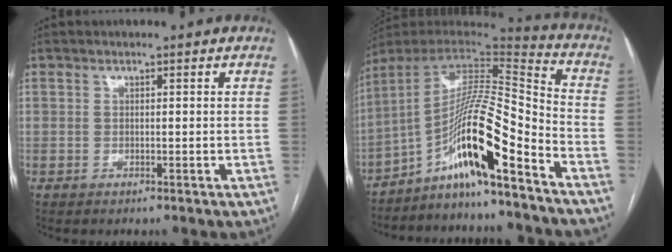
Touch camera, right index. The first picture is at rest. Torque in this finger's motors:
{"motor_torque": [1.53, -0.61, 1.06, 0.21]}